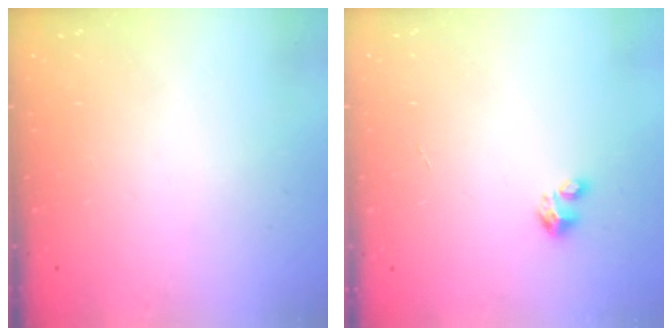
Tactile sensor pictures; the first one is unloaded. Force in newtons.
{"total": 1.8, "press": 1.8, "slide": 0.1}